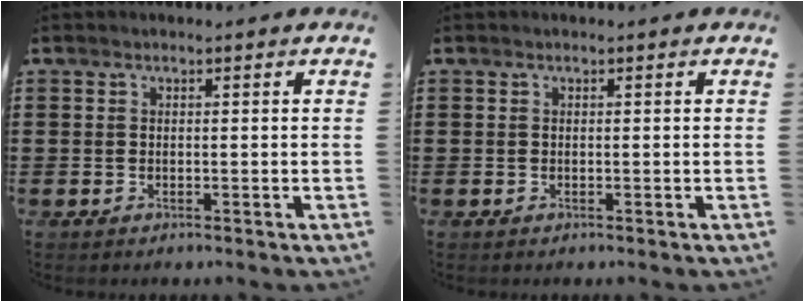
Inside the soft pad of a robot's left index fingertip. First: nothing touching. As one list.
[{"total": 0.0}]